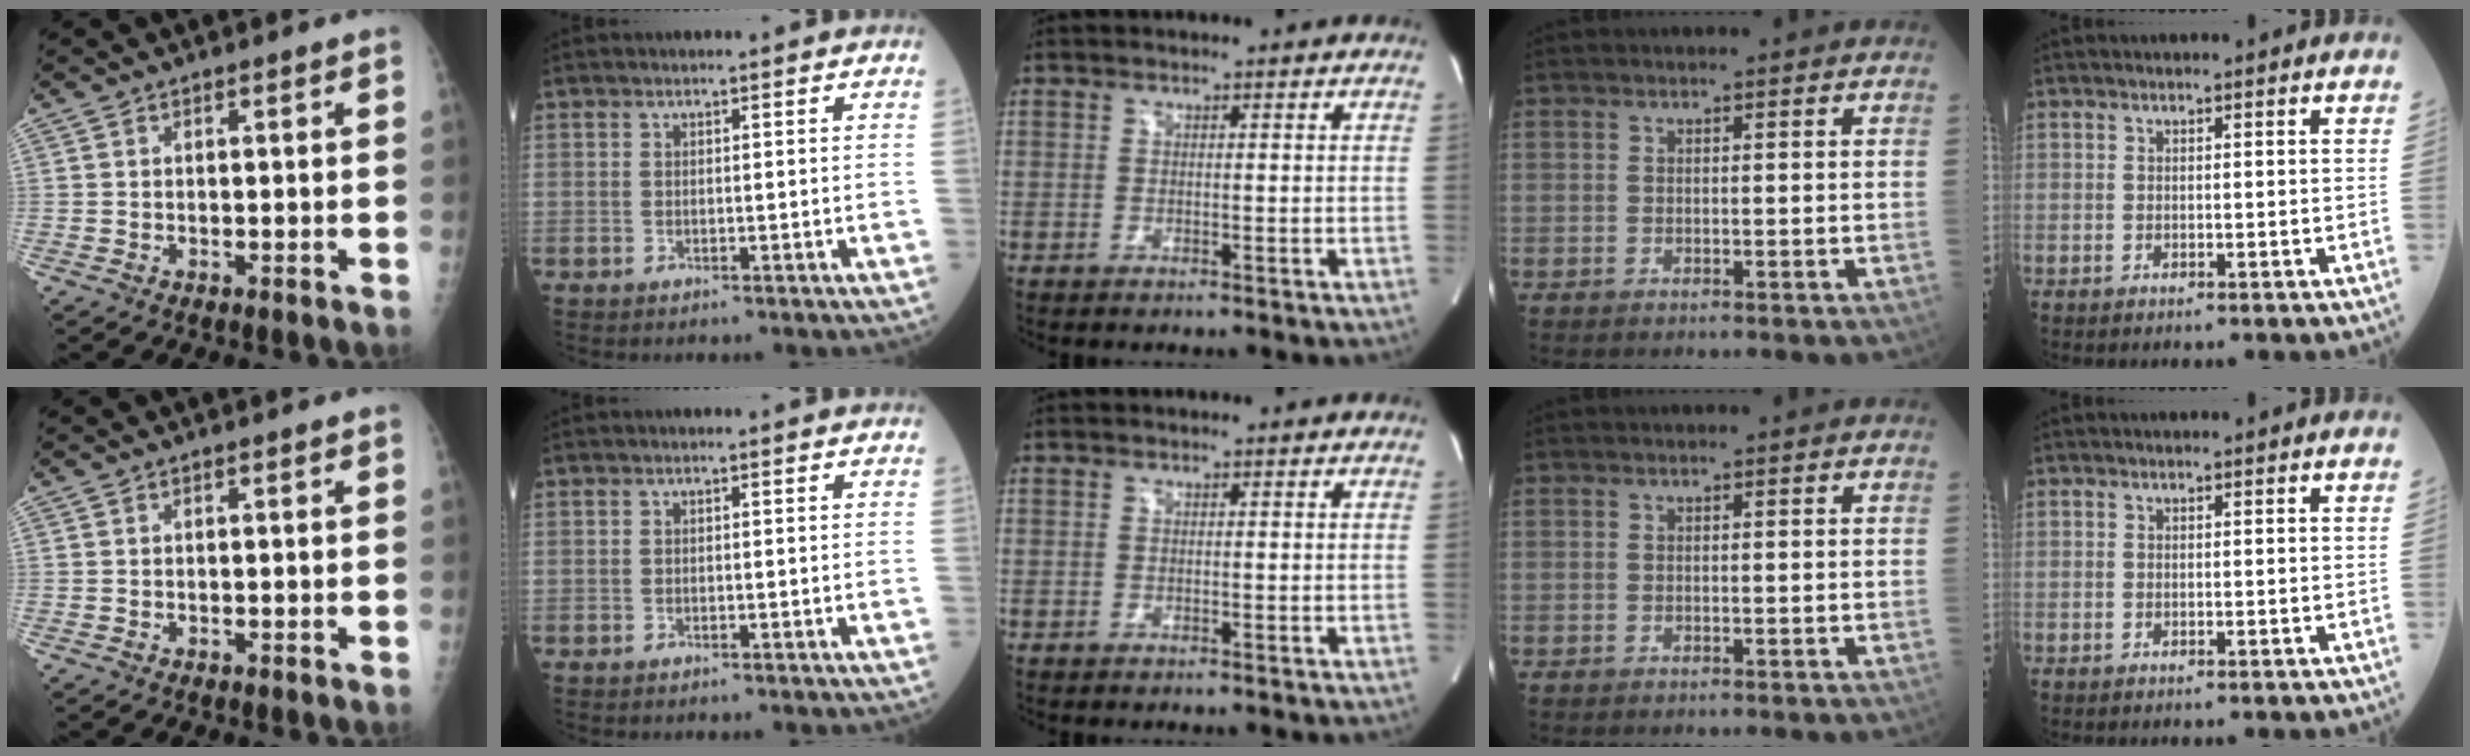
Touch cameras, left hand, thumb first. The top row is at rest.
{}